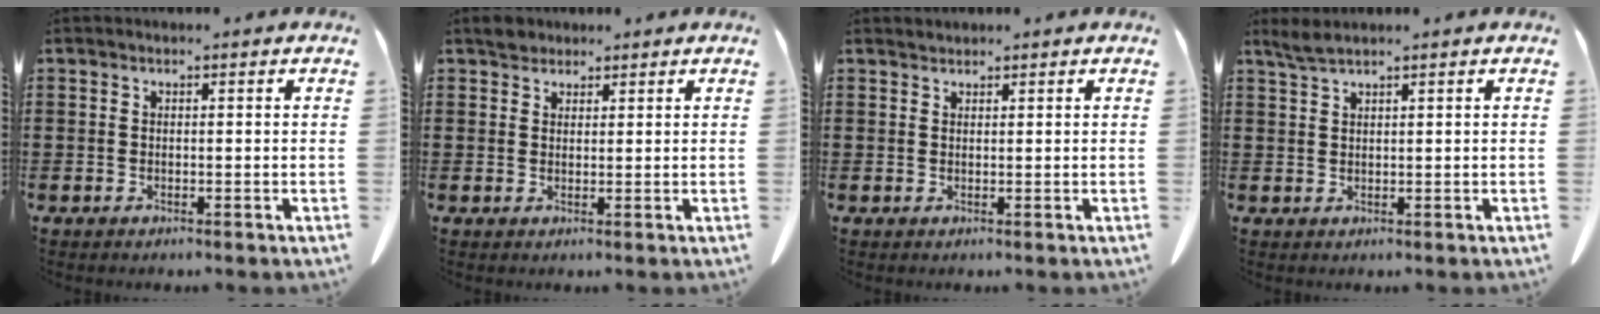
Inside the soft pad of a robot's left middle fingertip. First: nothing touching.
{"total": 2.2, "force": [1.9, 1.1, 0.3], "torque": [-0.004, 0.002, 0.037]}
{"total": 0.8, "force": [0.8, 0.2, 0.0], "torque": [-0.002, -0.001, 0.017]}
{"total": 2.0, "force": [1.6, 0.1, 1.2], "torque": [-0.028, 0.000, 0.031]}